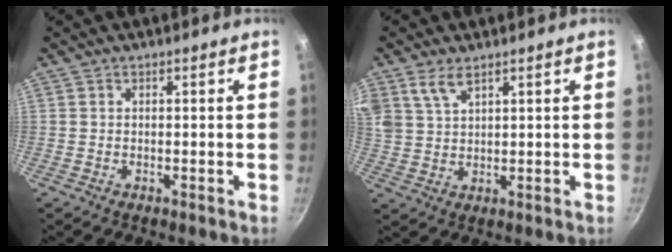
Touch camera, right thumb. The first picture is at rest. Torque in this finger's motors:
{"motor_torque": [-0.36, 2.18, 0.91, 0.37, 0.12]}